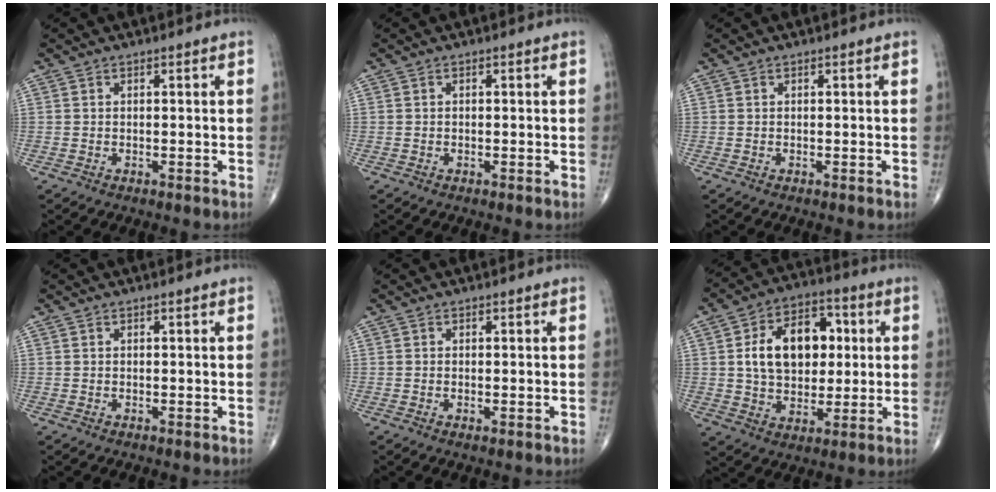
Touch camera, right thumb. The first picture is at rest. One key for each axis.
{"total": 0.0}
{"total": 0.0}
{"total": 0.0}
{"total": 0.9, "fx": -0.3, "fy": 0.3, "fz": 0.8, "tx": -0.017, "ty": -0.004, "tz": -0.005}
{"total": 16.0, "fx": 2.5, "fy": 10.8, "fz": 11.6, "tx": -0.150, "ty": 0.012, "tz": 0.040}